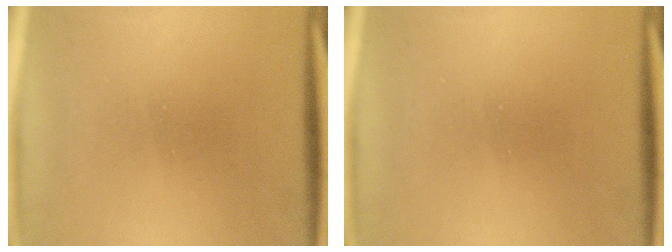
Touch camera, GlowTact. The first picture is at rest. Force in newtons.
{"total": 0.0}